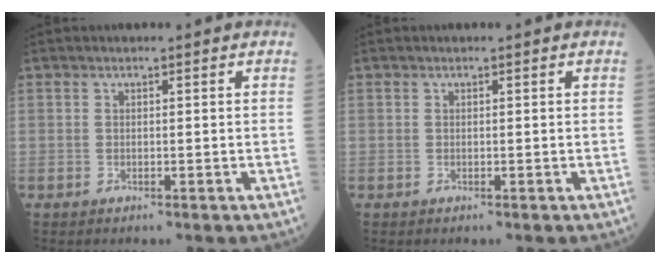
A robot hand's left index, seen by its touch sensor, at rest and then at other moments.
{"total": 0.0}